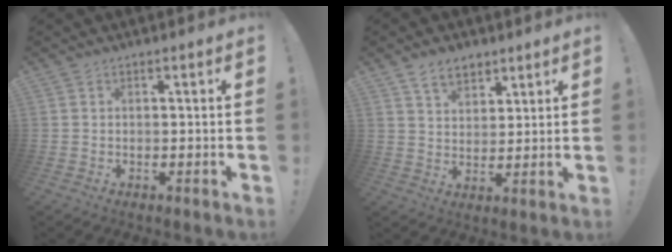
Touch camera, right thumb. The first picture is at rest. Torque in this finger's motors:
{"motor_torque": [-0.05, 0.22, 0.52, 0.41, -0.01]}